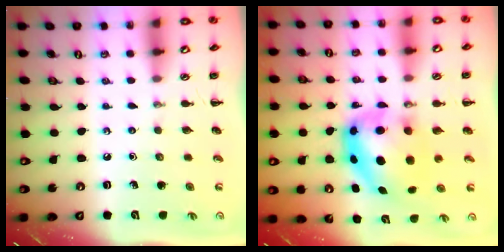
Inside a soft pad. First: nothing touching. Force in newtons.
{"total": 8.7, "press": 8.4, "slide": 2.0}